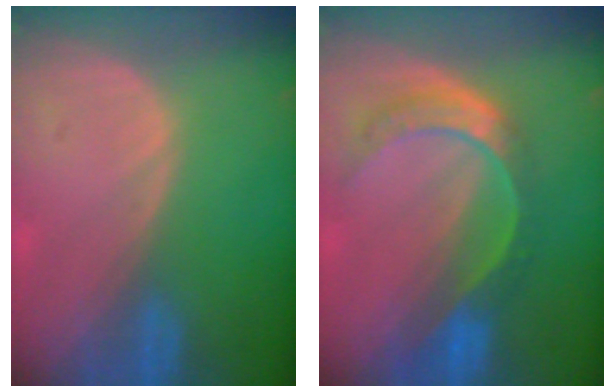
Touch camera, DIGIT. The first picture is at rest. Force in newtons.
{"total": 8.1, "press": 6.8, "slide": 4.4}